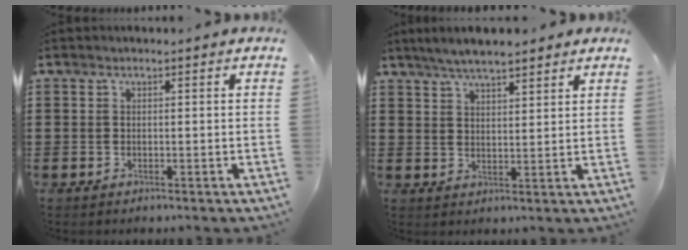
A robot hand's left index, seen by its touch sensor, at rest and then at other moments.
{"total": 4.6, "force": [4.1, 0.8, 2.0], "torque": [-0.049, -0.002, 0.076]}